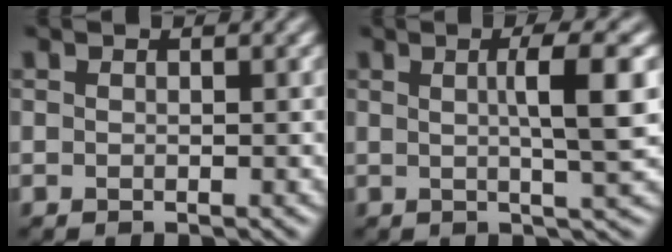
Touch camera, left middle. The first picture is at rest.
{"total": 5.3, "force": [0.3, 0.9, 5.2], "torque": [-0.067, 0.010, 0.005]}